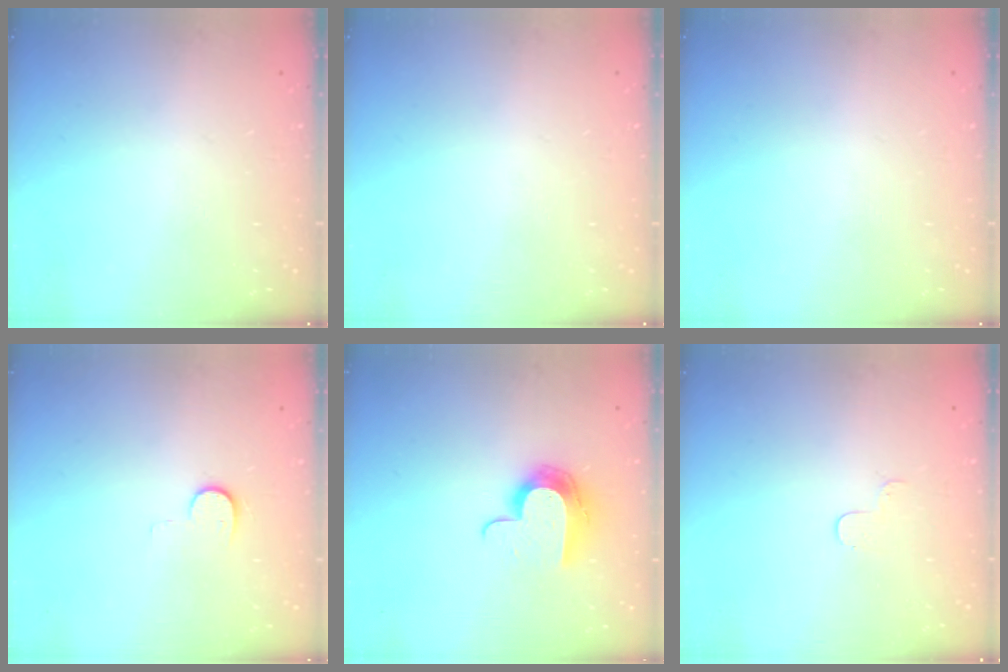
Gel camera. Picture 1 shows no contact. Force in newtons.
{"total": 0.0}
{"total": 0.0}
{"total": 6.2, "press": 6.2, "slide": 0.6}
{"total": 12.1, "press": 12.1, "slide": 0.6}
{"total": 3.4, "press": 3.4, "slide": 0.4}